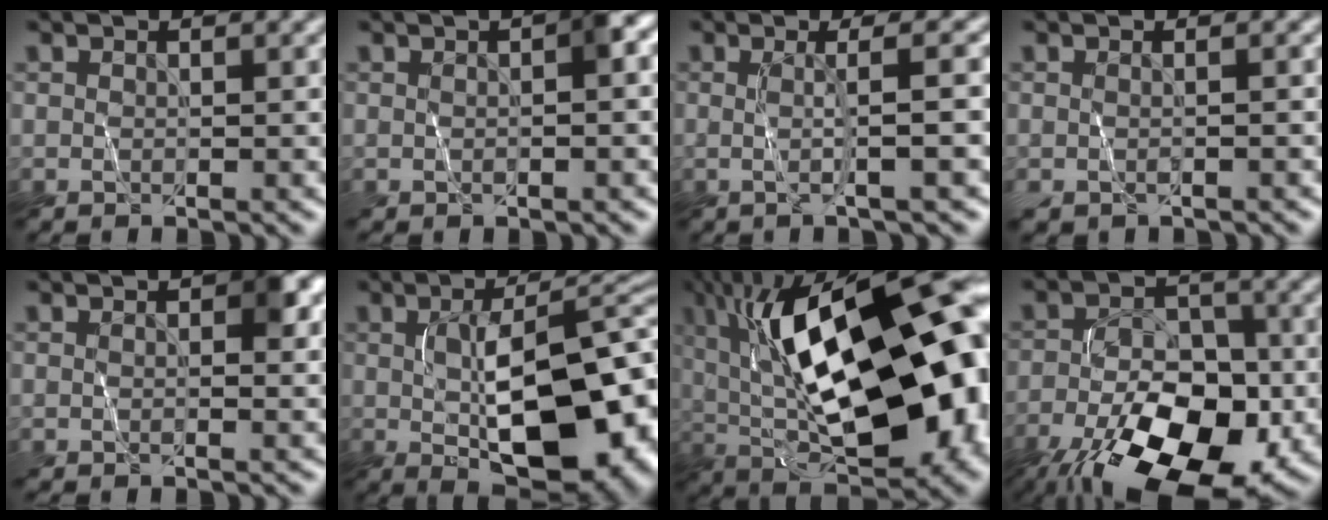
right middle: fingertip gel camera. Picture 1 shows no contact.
{"total": 2.4, "force": [0.1, 0.4, 2.4], "torque": [-0.033, 0.009, 0.001]}
{"total": 3.2, "force": [-0.1, 0.4, 3.2], "torque": [-0.056, 0.003, -0.003]}
{"total": 0.8, "force": [-0.2, 0.3, 0.8], "torque": [-0.012, 0.001, -0.007]}
{"total": 2.7, "force": [0.6, 0.7, 2.6], "torque": [-0.033, 0.003, 0.009]}
{"total": 14.2, "force": [-1.7, 6.1, 12.7], "torque": [-0.176, -0.007, -0.016]}
{"total": 20.8, "force": [1.3, 9.4, 18.5], "torque": [-0.268, 0.026, 0.014]}
{"total": 14.9, "force": [-7.9, 7.6, 10.1], "torque": [-0.170, -0.031, -0.127]}